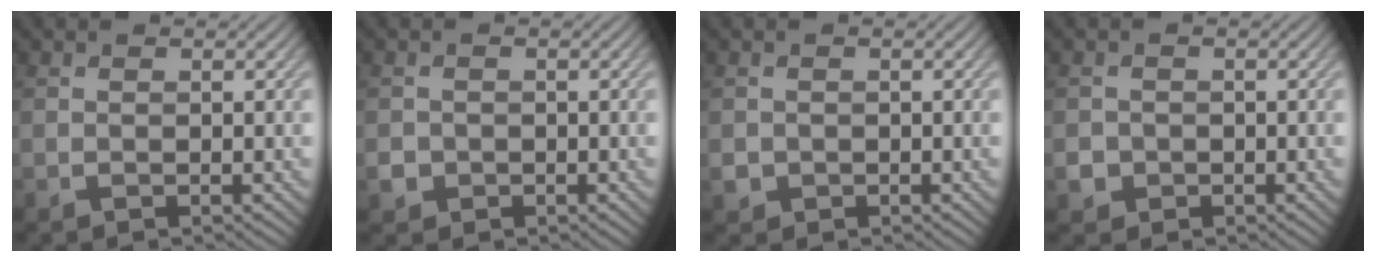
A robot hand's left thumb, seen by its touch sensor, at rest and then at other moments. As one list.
[{"total": 1.7, "force": [-0.6, 1.6, 0.4], "torque": [-0.006, -0.006, -0.014]}, {"total": 1.5, "force": [-0.4, 1.4, 0.3], "torque": [-0.005, -0.008, -0.010]}, {"total": 2.0, "force": [-0.7, 1.8, 0.4], "torque": [-0.005, -0.006, -0.014]}]